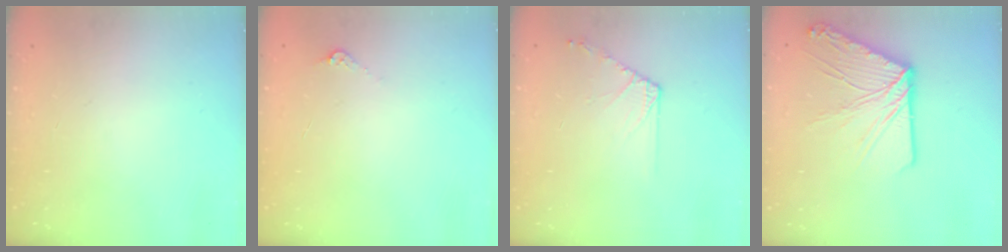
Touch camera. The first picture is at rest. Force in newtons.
{"total": 4.8, "press": 4.8, "slide": 0.6}
{"total": 6.5, "press": 6.4, "slide": 1.1}
{"total": 12.8, "press": 12.7, "slide": 1.4}